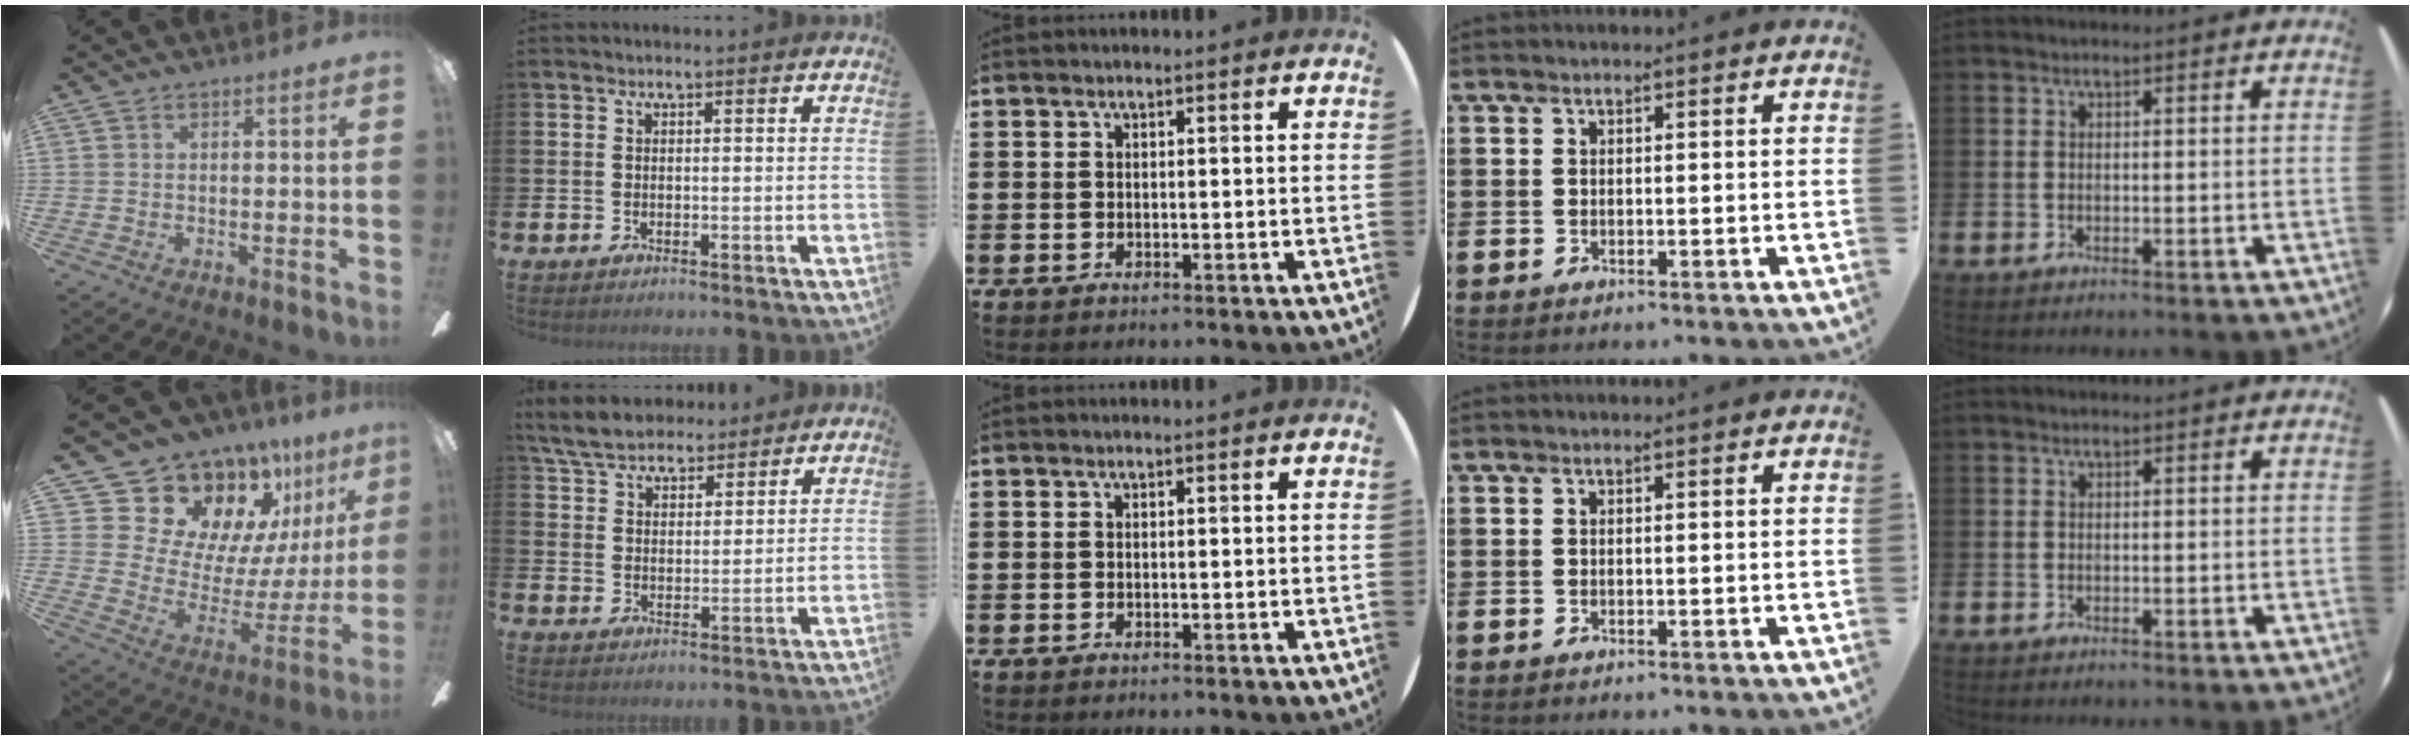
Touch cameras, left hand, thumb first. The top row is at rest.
{"thumb": {"total": 18.5, "force": [15.3, 9.3, 4.6], "torque": [-0.084, -0.139, 0.299]}, "index": {"total": 6.5, "force": [6.1, 1.9, 1.1], "torque": [-0.047, -0.020, 0.114]}}